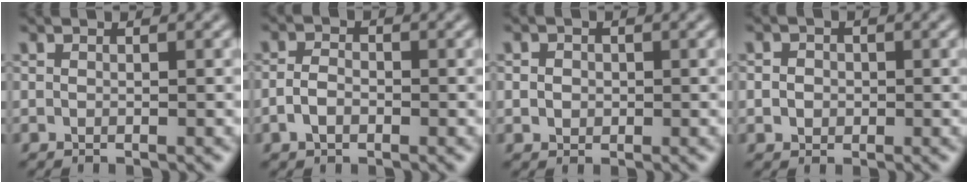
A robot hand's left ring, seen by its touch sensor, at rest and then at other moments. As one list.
[{"total": 2.0, "force": [-0.8, 1.4, 1.3], "torque": [-0.028, 0.001, -0.019]}, {"total": 1.6, "force": [0.2, 1.4, 0.7], "torque": [-0.007, 0.005, -0.001]}, {"total": 2.1, "force": [0.2, 1.8, 0.9], "torque": [-0.004, 0.010, -0.008]}]